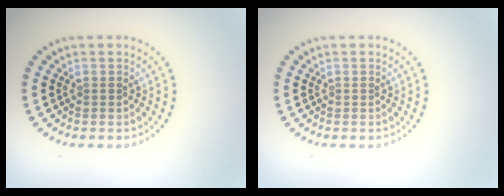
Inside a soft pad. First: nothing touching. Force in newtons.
{"total": 0.0}